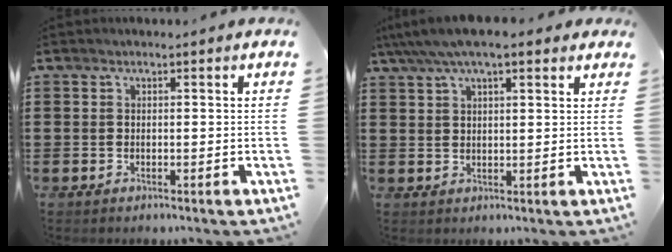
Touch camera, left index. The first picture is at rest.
{"total": 5.6, "force": [4.2, 1.2, 3.5], "torque": [-0.078, 0.000, 0.075]}